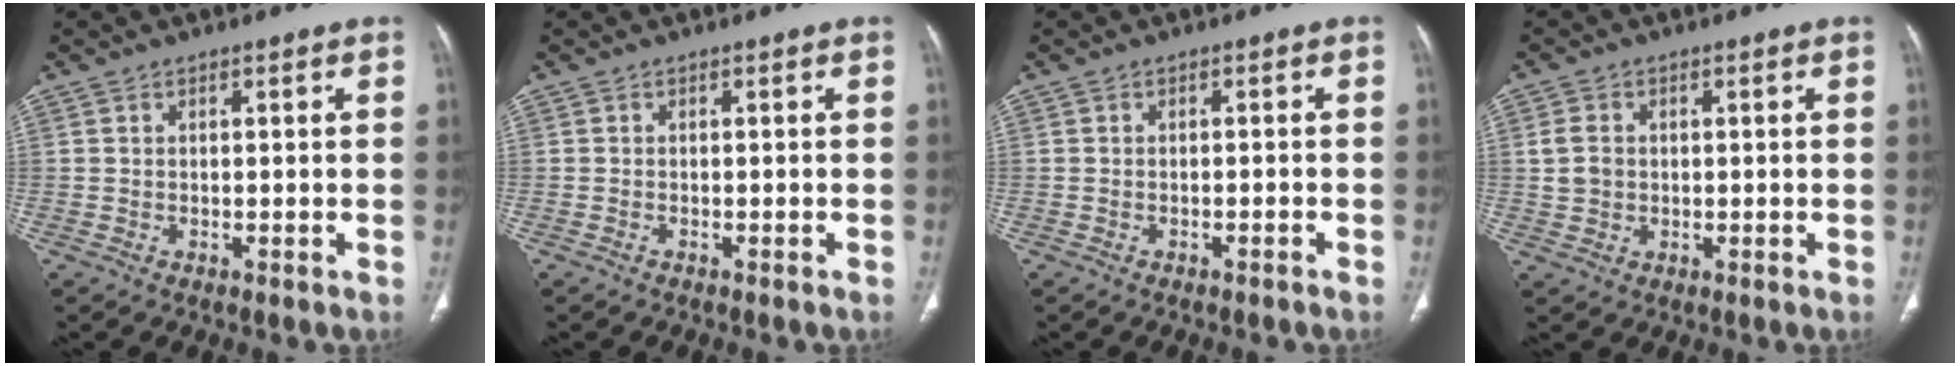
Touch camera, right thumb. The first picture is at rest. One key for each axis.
{"total": 0.0}
{"total": 0.9, "fx": -0.8, "fy": 0.1, "fz": 0.5, "tx": -0.016, "ty": 0.008, "tz": -0.004}
{"total": 3.7, "fx": 0.3, "fy": 3.1, "fz": 2.1, "tx": -0.036, "ty": 0.004, "tz": 0.009}